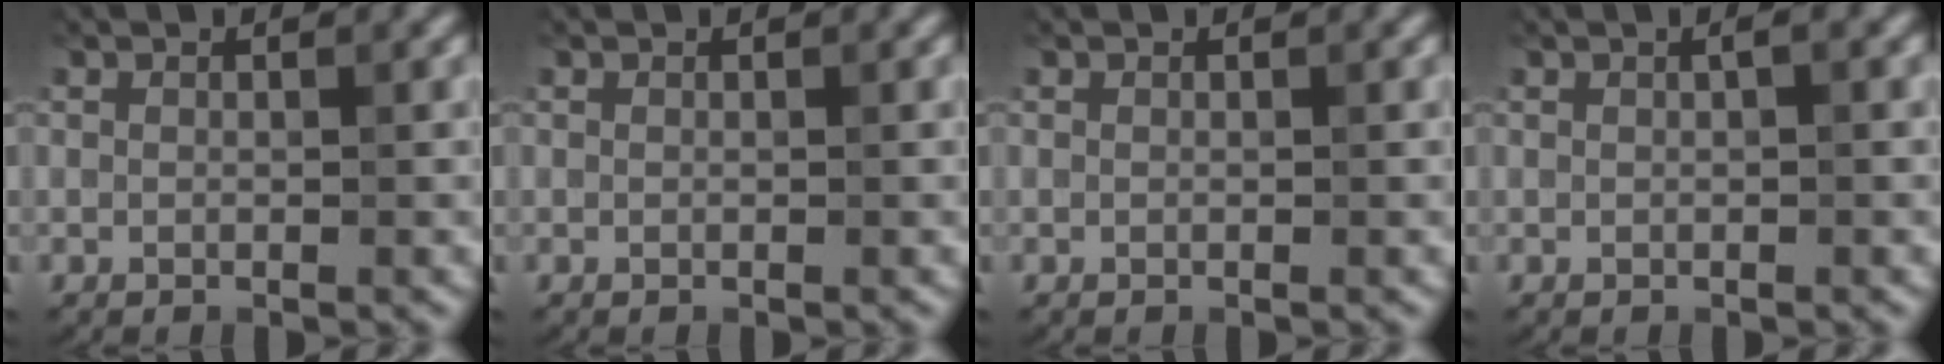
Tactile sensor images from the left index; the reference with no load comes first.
{"total": 0.0}
{"total": 0.0}
{"total": 0.7, "force": [0.1, 0.1, 0.7], "torque": [-0.012, 0.007, 0.004]}